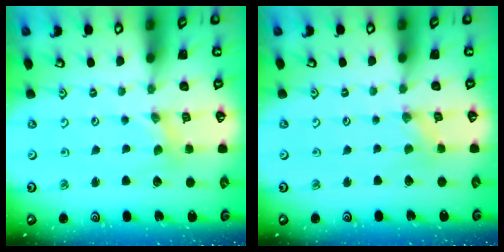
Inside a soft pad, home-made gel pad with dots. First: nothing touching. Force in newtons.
{"total": 0.8, "press": 0.8, "slide": 0.2}